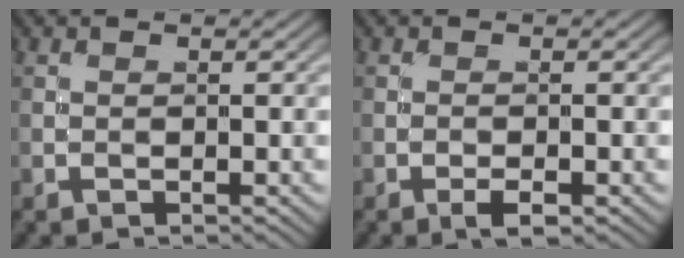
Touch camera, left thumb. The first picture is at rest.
{"total": 1.7, "force": [-0.9, 0.5, 1.3], "torque": [-0.023, 0.000, -0.019]}